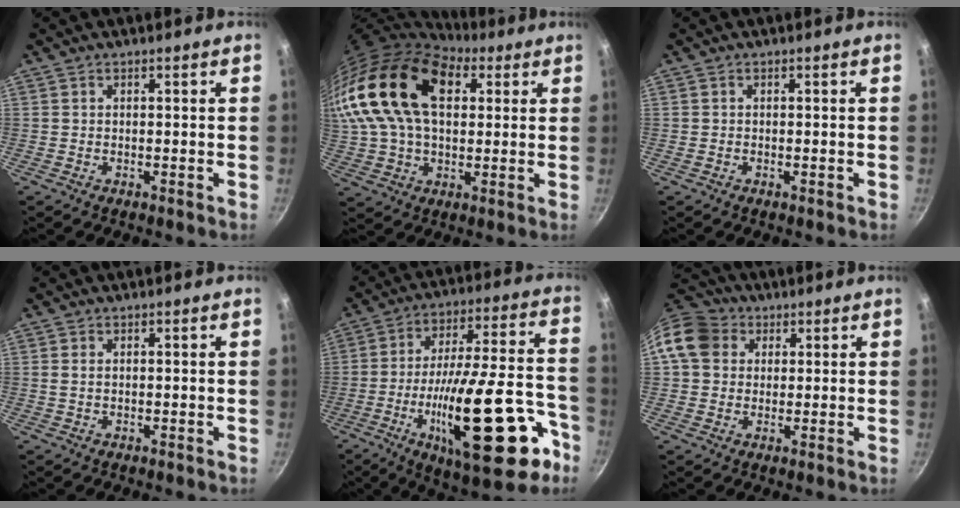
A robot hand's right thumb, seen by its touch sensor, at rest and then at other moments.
{"total": 26.0, "force": [7.9, 16.3, 18.6], "torque": [-0.368, 0.018, 0.134]}
{"total": 0.0}
{"total": 1.1, "force": [0.3, 0.6, 0.9], "torque": [-0.019, 0.001, 0.004]}
{"total": 28.1, "force": [-11.2, 9.7, 23.8], "torque": [-0.324, 0.045, -0.165]}
{"total": 9.8, "force": [2.6, 8.3, 4.5], "torque": [-0.060, 0.014, 0.032]}